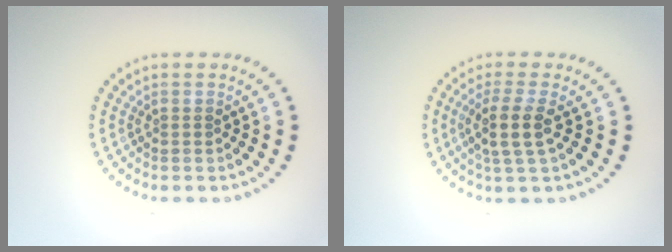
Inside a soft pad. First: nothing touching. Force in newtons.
{"total": 2.9, "press": 2.4, "slide": 1.6}